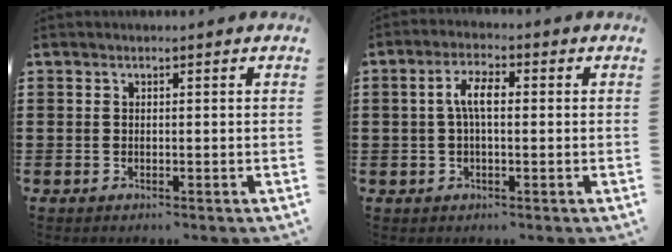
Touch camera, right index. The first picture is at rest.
{"total": 4.3, "force": [0.1, 1.6, 4.0], "torque": [-0.084, 0.004, -0.003]}